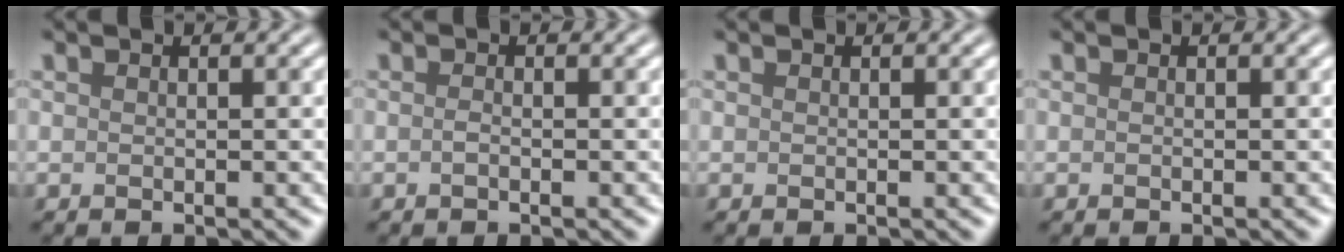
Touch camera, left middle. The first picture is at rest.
{"total": 0.5, "force": [-0.3, 0.2, 0.4], "torque": [-0.011, 0.000, -0.006]}
{"total": 0.0}
{"total": 0.0}